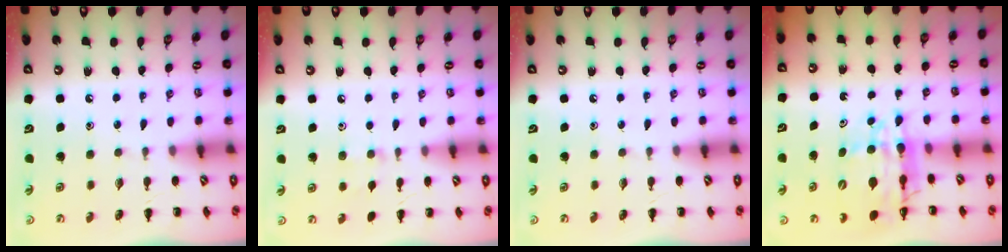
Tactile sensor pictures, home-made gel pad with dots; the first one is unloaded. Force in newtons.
{"total": 5.1, "press": 4.9, "slide": 1.6}
{"total": 0.0}
{"total": 9.9, "press": 9.5, "slide": 2.6}